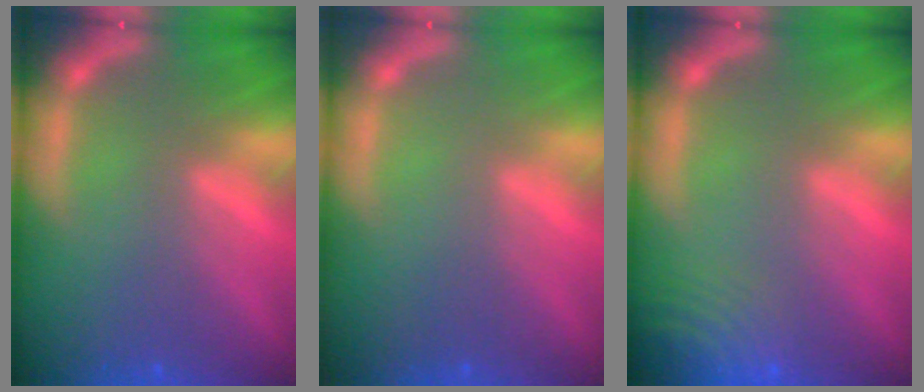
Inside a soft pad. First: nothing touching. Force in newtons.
{"total": 0.0}
{"total": 8.5}